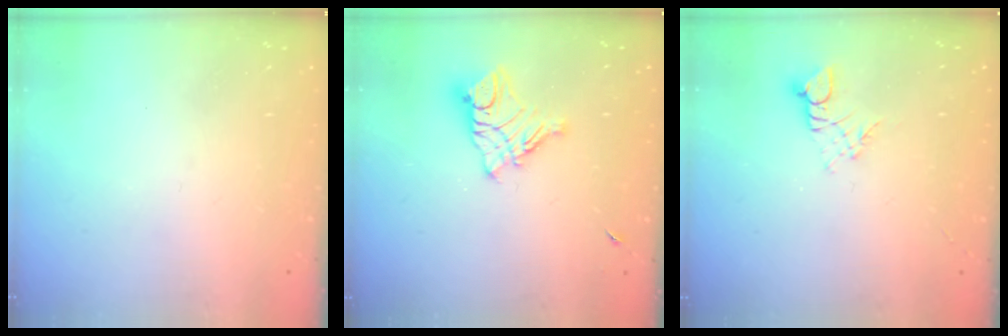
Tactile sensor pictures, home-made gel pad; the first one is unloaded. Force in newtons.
{"total": 10.3, "press": 10.3, "slide": 0.9}
{"total": 2.3, "press": 2.3, "slide": 0.2}